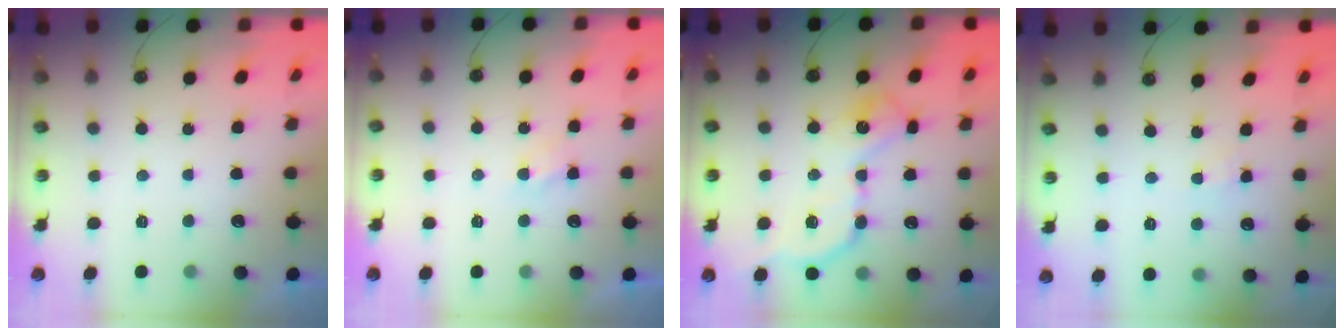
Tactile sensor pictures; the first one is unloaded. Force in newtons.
{"total": 3.0, "press": 3.0, "slide": 0.5}
{"total": 12.9, "press": 12.9, "slide": 0.9}
{"total": 2.5, "press": 2.4, "slide": 0.4}